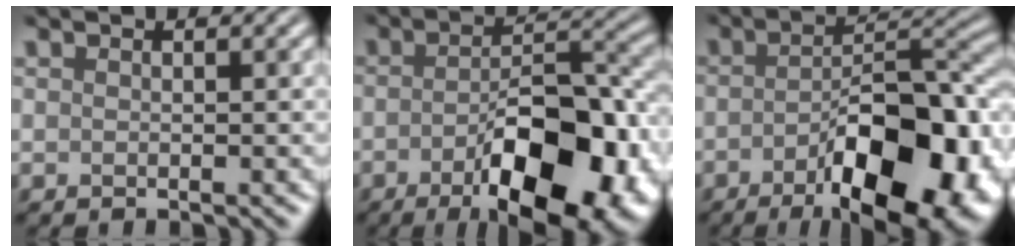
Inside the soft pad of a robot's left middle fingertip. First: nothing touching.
{"total": 12.2, "force": [-5.3, 4.7, 10.0], "torque": [-0.149, -0.006, -0.074]}
{"total": 13.5, "force": [-5.7, 5.1, 11.0], "torque": [-0.155, -0.002, -0.082]}